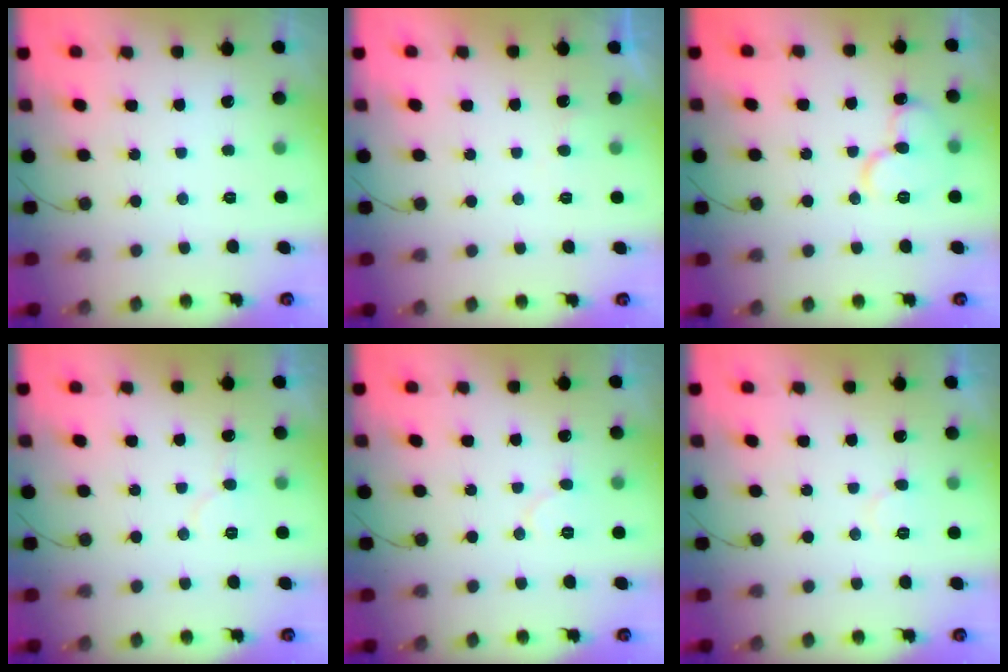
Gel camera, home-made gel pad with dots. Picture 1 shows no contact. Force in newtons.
{"total": 2.6, "press": 2.6, "slide": 0.3}
{"total": 11.3, "press": 11.2, "slide": 1.5}
{"total": 6.1, "press": 6.1, "slide": 0.5}
{"total": 6.4, "press": 6.4, "slide": 0.5}
{"total": 5.6, "press": 5.6, "slide": 0.5}